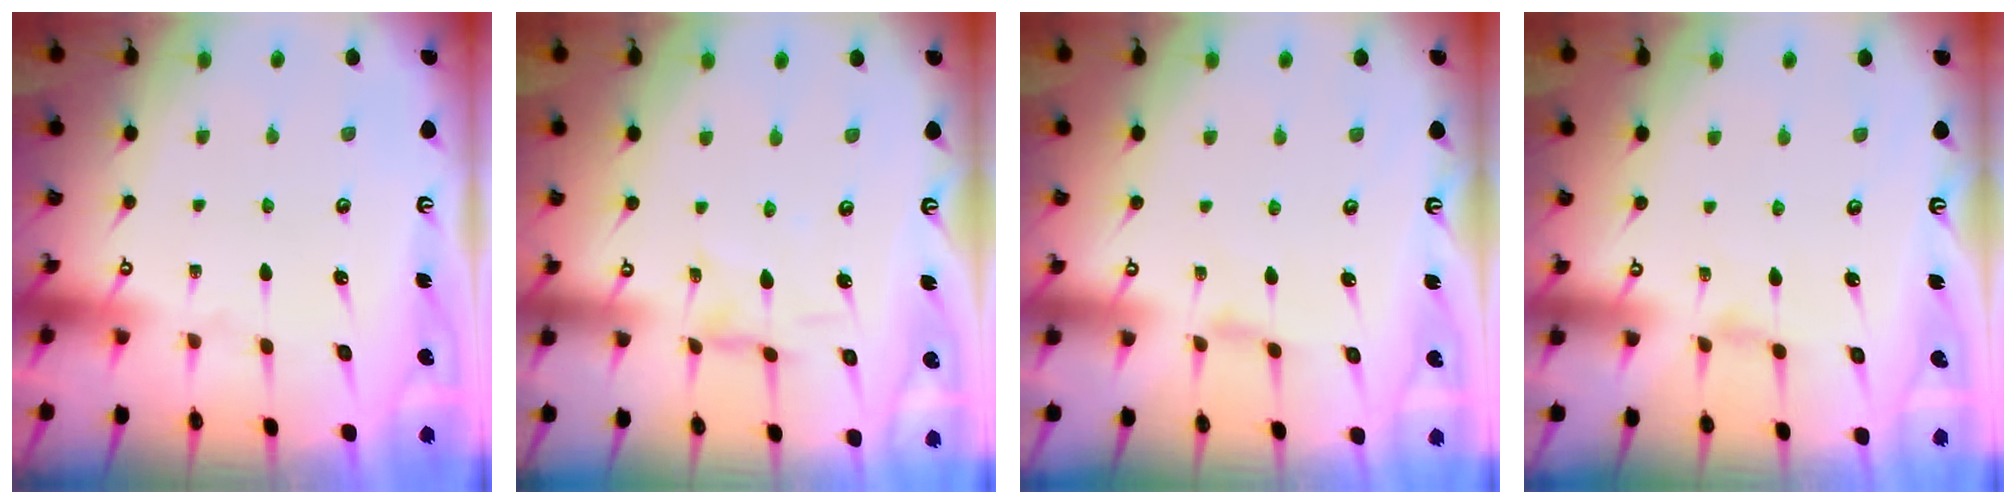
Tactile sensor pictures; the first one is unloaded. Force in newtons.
{"total": 3.0, "press": 2.9, "slide": 0.3}
{"total": 1.1, "press": 1.1, "slide": 0.3}
{"total": 0.0}